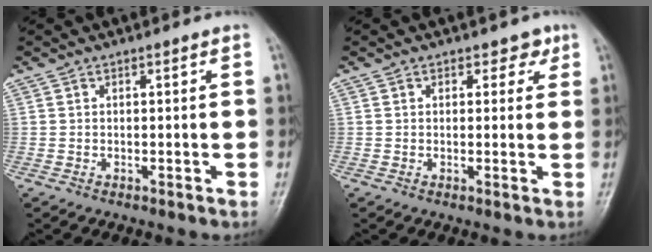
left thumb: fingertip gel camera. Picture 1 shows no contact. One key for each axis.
{"total": 2.5, "fx": 1.5, "fy": 1.8, "fz": 0.8, "tx": 0.014, "ty": -0.005, "tz": 0.014}